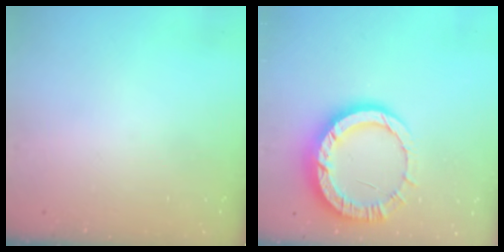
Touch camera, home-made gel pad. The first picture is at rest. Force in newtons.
{"total": 14.0, "press": 13.9, "slide": 1.4}